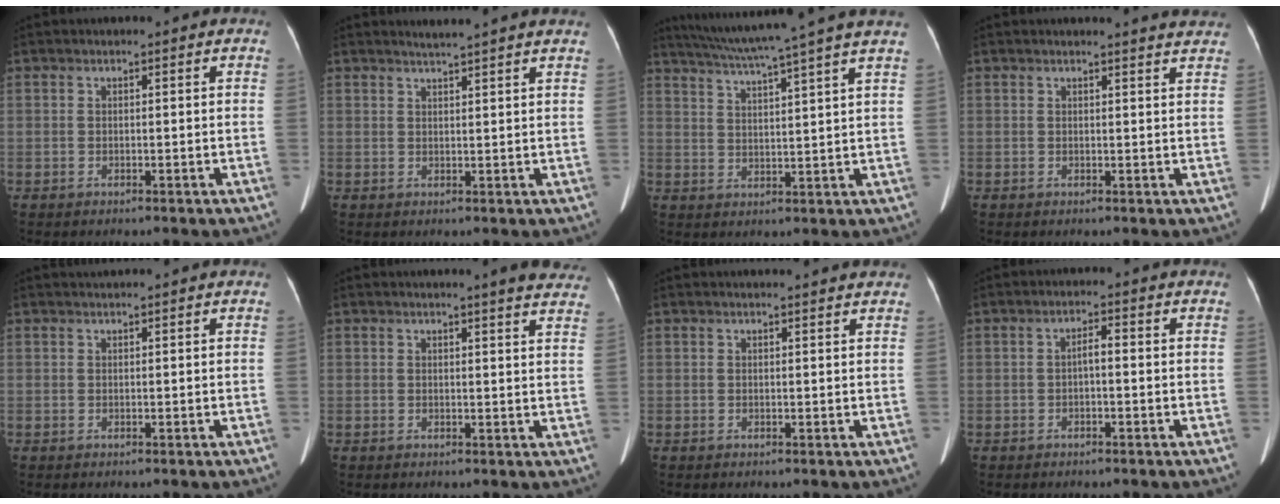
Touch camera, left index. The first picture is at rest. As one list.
[{"total": 4.7, "force": [4.3, -0.8, 1.8], "torque": [-0.027, 0.013, 0.049]}, {"total": 14.8, "force": [12.4, -2.2, 7.9], "torque": [-0.138, -0.001, 0.168]}, {"total": 4.2, "force": [4.2, -0.1, 0.7], "torque": [-0.009, -0.009, 0.028]}, {"total": 0.9, "force": [0.9, -0.3, 0.2], "torque": [-0.007, 0.010, 0.023]}, {"total": 8.6, "force": [7.8, 0.4, 3.6], "torque": [-0.027, -0.014, 0.063]}, {"total": 3.8, "force": [3.7, -0.1, 0.9], "torque": [-0.013, 0.010, 0.037]}, {"total": 1.8, "force": [-0.2, 0.3, 1.7], "torque": [-0.031, 0.003, -0.005]}]